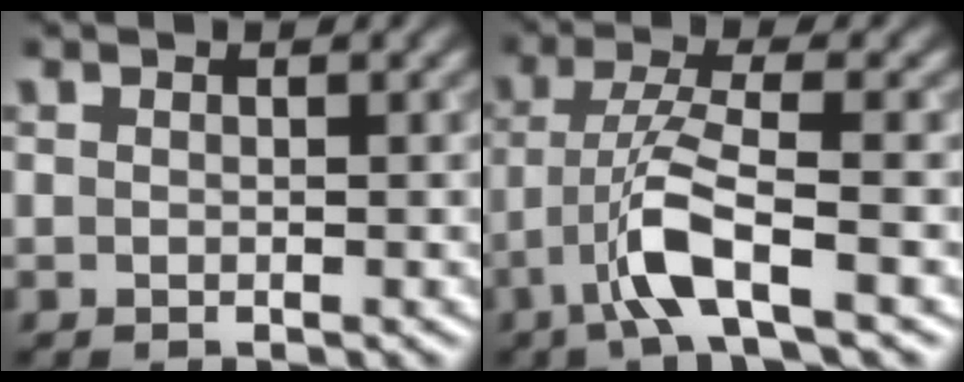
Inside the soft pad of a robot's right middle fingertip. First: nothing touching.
{"total": 5.0, "force": [-2.5, 0.8, 4.3], "torque": [-0.084, 0.006, -0.056]}